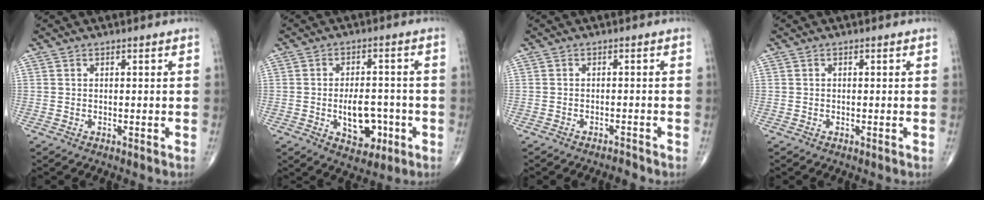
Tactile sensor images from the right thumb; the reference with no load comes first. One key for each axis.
{"total": 8.7, "fx": -2.3, "fy": 5.2, "fz": 6.6, "tx": -0.075, "ty": 0.016, "tz": -0.024}
{"total": 1.1, "fx": -1.1, "fy": 0.1, "fz": 0.1, "tx": -0.006, "ty": 0.007, "tz": -0.017}
{"total": 0.0}